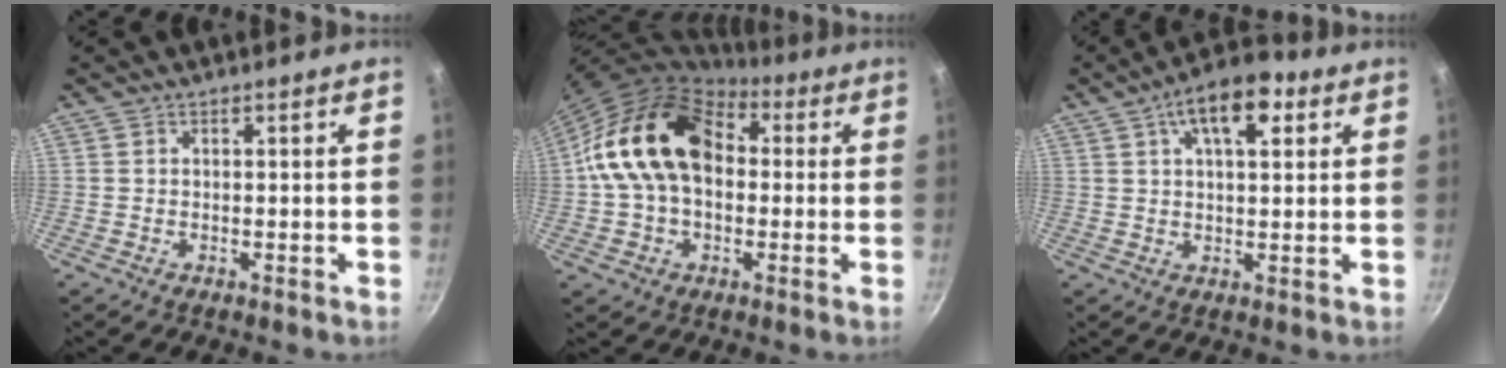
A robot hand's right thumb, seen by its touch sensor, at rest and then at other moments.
{"total": 19.0, "force": [1.8, 13.4, 13.3], "torque": [-0.212, 0.040, 0.018]}
{"total": 10.8, "force": [4.4, 5.1, 8.5], "torque": [-0.114, 0.002, 0.060]}